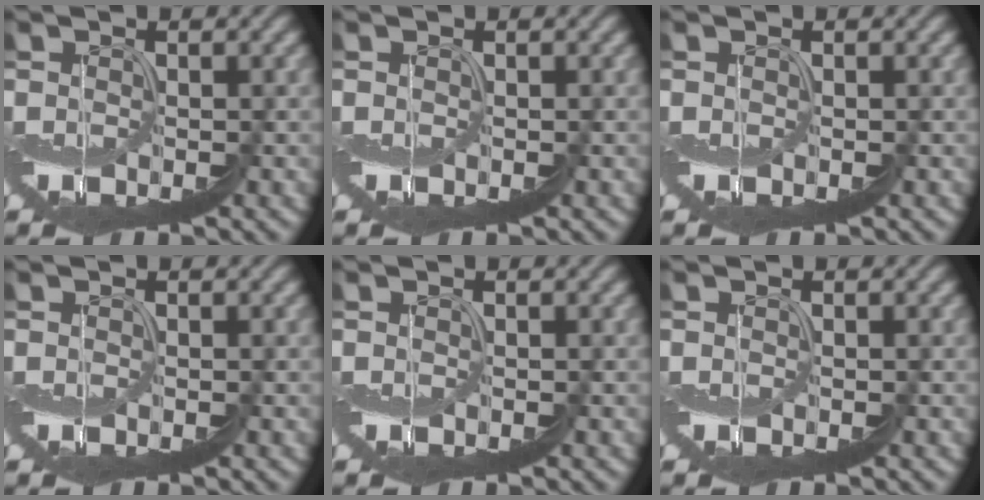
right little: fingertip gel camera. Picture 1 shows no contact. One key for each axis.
{"total": 0.0}
{"total": 0.0}
{"total": 0.0}
{"total": 0.0}
{"total": 0.0}